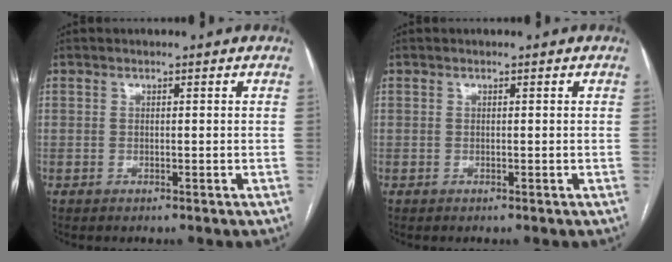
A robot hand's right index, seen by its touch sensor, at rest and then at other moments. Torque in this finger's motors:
{"motor_torque": [0.00, 0.00, 0.00, 0.00]}